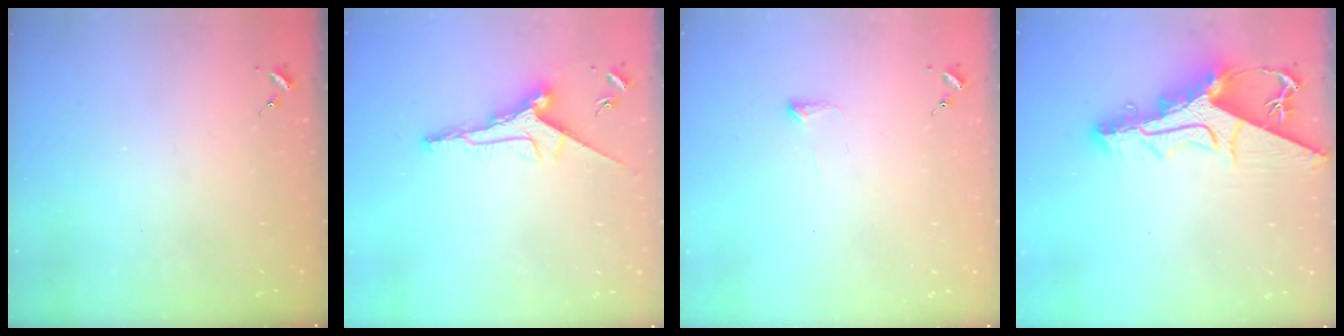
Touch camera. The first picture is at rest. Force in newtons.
{"total": 9.4, "press": 9.4, "slide": 0.3}
{"total": 3.9, "press": 3.8, "slide": 1.0}
{"total": 15.9, "press": 15.8, "slide": 1.4}